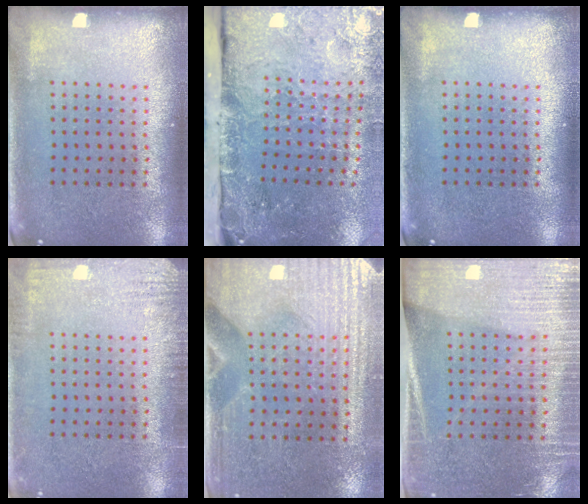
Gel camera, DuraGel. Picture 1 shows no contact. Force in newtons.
{"total": 4.8, "press": 3.7, "slide": 3.0}
{"total": 0.0}
{"total": 2.1, "press": 2.1, "slide": 0.2}
{"total": 3.6, "press": 3.2, "slide": 1.5}
{"total": 3.4, "press": 3.1, "slide": 1.4}